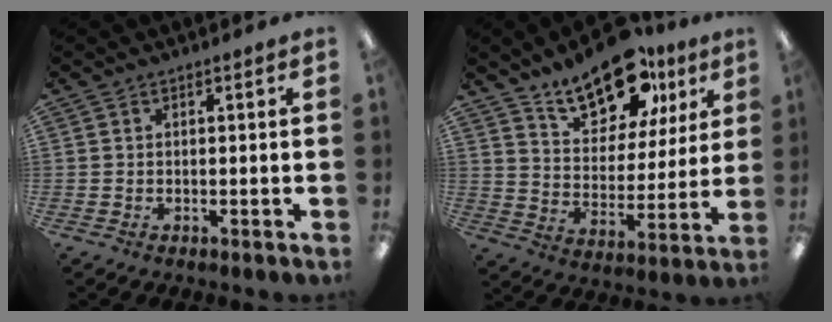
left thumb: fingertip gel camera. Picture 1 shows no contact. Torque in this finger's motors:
{"motor_torque": [0.29, 0.51, 1.46, -1.32, 0.18]}